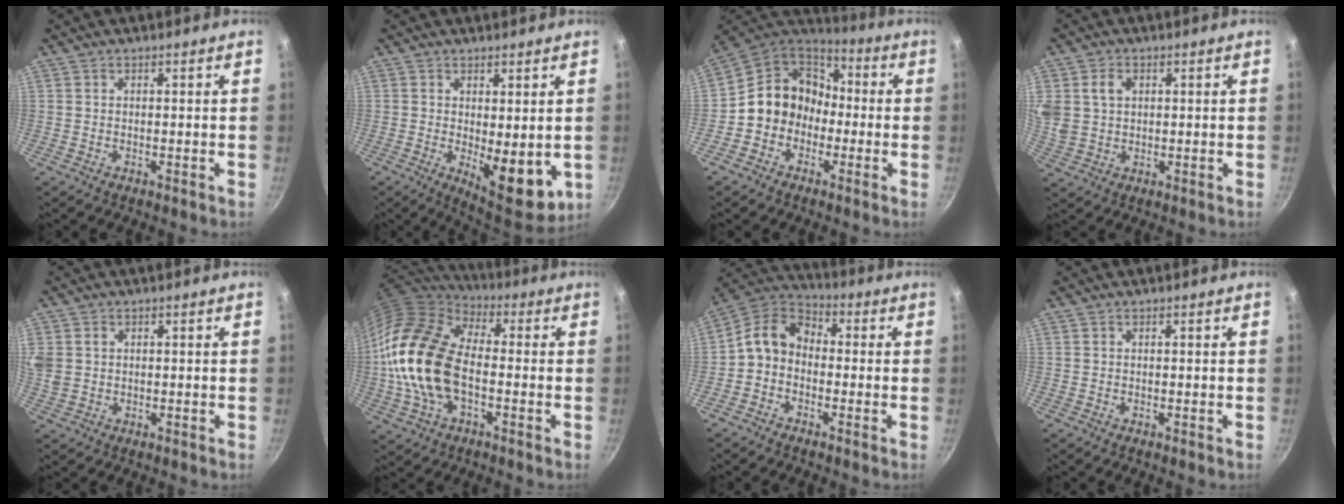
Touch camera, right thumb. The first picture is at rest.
{"total": 10.5, "force": [-0.6, 4.6, 9.4], "torque": [-0.104, -0.019, 0.005]}
{"total": 12.4, "force": [-1.9, 10.9, 5.5], "torque": [-0.048, 0.051, -0.051]}
{"total": 9.2, "force": [2.7, 7.1, 5.2], "torque": [-0.099, 0.001, 0.056]}
{"total": 5.0, "force": [1.1, 4.1, 2.7], "torque": [-0.054, 0.004, 0.026]}
{"total": 19.8, "force": [-2.1, 12.0, 15.7], "torque": [-0.287, 0.028, -0.053]}
{"total": 8.9, "force": [-1.3, 6.9, 5.5], "torque": [-0.085, 0.043, -0.049]}
{"total": 0.0}